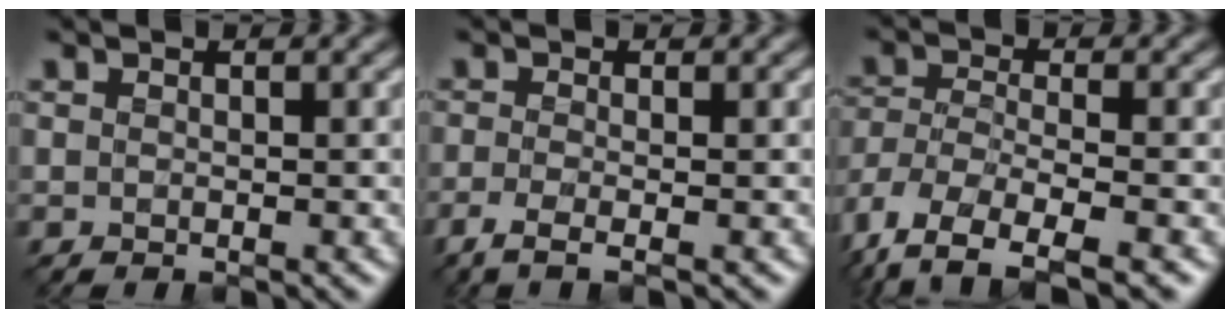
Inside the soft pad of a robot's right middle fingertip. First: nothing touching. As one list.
[{"total": 2.7, "force": [-1.4, 0.7, 2.2], "torque": [-0.044, -0.015, -0.034]}, {"total": 7.8, "force": [-5.4, 2.5, 5.0], "torque": [-0.107, -0.021, -0.107]}]